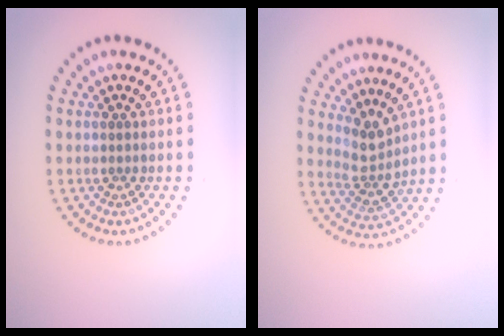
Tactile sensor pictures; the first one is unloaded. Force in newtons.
{"total": 2.7, "press": 2.0, "slide": 1.8}